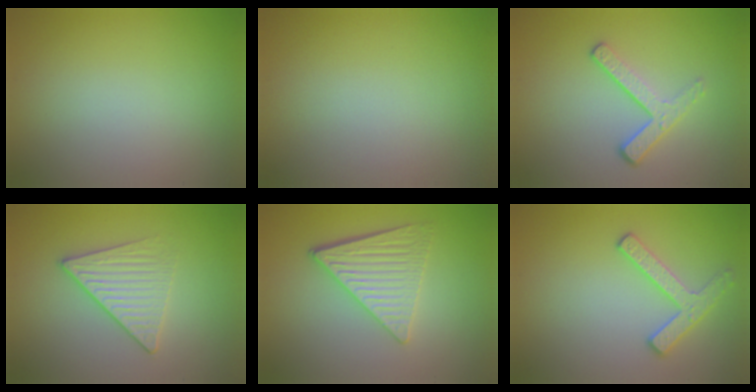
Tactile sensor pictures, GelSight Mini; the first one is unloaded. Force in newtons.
{"total": 0.0}
{"total": 3.3, "press": 2.3, "slide": 2.3}
{"total": 3.4, "press": 3.0, "slide": 1.4}
{"total": 4.5, "press": 3.7, "slide": 2.5}
{"total": 2.5, "press": 2.5, "slide": 0.4}